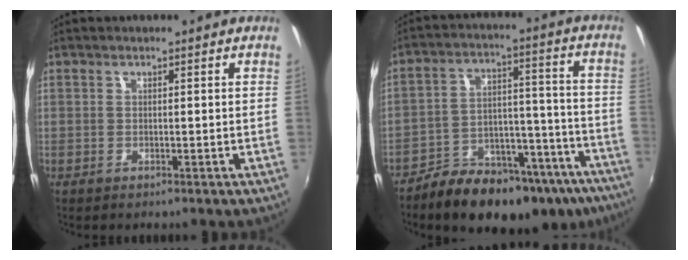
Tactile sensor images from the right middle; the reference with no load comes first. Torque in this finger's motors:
{"motor_torque": [0.93, -1.21, 0.16, 0.09]}